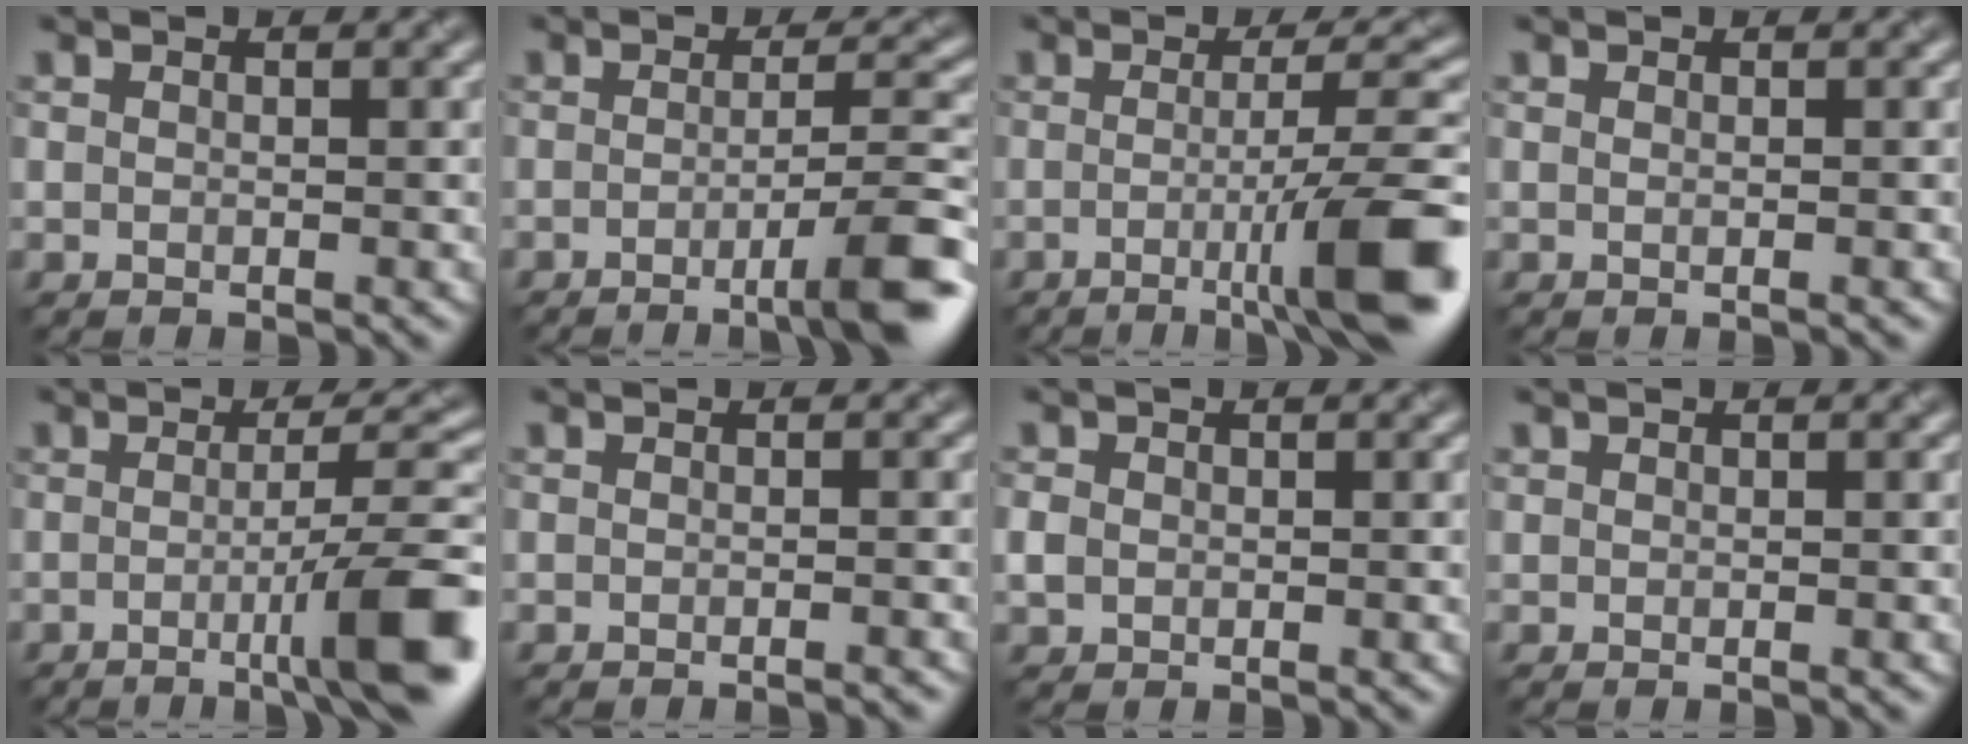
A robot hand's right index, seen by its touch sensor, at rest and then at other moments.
{"total": 7.2, "force": [-3.0, 1.2, 6.5], "torque": [-0.078, 0.006, -0.042]}
{"total": 9.5, "force": [-2.4, 1.6, 9.0], "torque": [-0.109, 0.003, -0.034]}
{"total": 0.5, "force": [-0.1, 0.2, 0.5], "torque": [0.001, -0.001, -0.005]}
{"total": 8.6, "force": [-2.3, 1.3, 8.1], "torque": [-0.102, 0.007, -0.032]}
{"total": 1.4, "force": [-0.8, 0.5, 1.0], "torque": [0.004, 0.004, -0.019]}
{"total": 0.9, "force": [-0.4, 0.8, 0.3], "torque": [-0.004, 0.008, 0.003]}
{"total": 0.0}